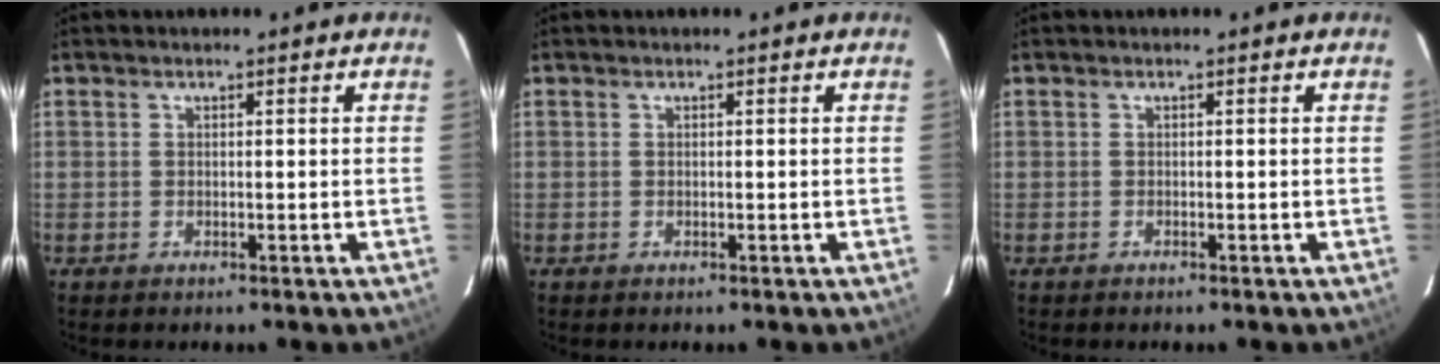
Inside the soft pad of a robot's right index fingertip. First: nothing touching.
{"total": 0.0}
{"total": 0.0}